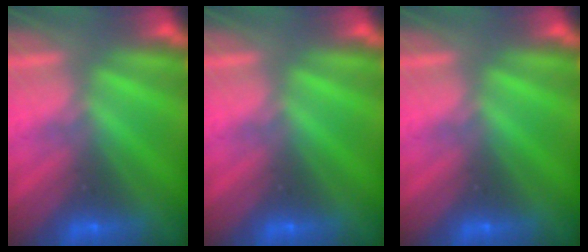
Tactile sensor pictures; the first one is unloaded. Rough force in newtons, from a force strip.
{"total": 0.0}
{"total": 0.0}